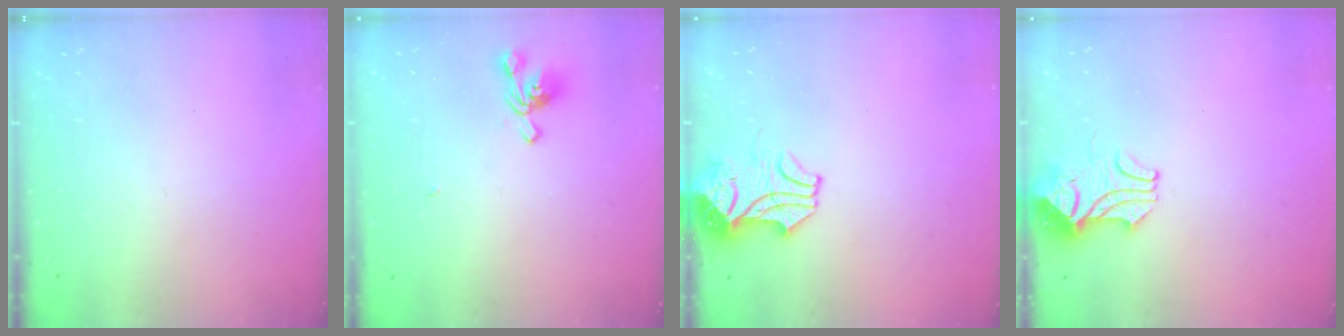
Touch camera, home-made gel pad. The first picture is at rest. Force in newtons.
{"total": 1.8, "press": 1.6, "slide": 0.9}
{"total": 4.2, "press": 4.1, "slide": 0.8}
{"total": 2.1, "press": 1.9, "slide": 0.9}